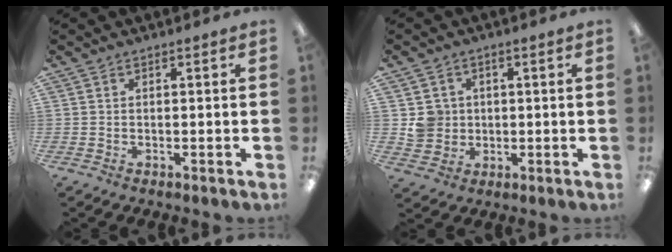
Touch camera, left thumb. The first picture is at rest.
{"total": 5.4, "force": [0.6, 5.3, 0.7], "torque": [-0.005, 0.004, 0.012]}